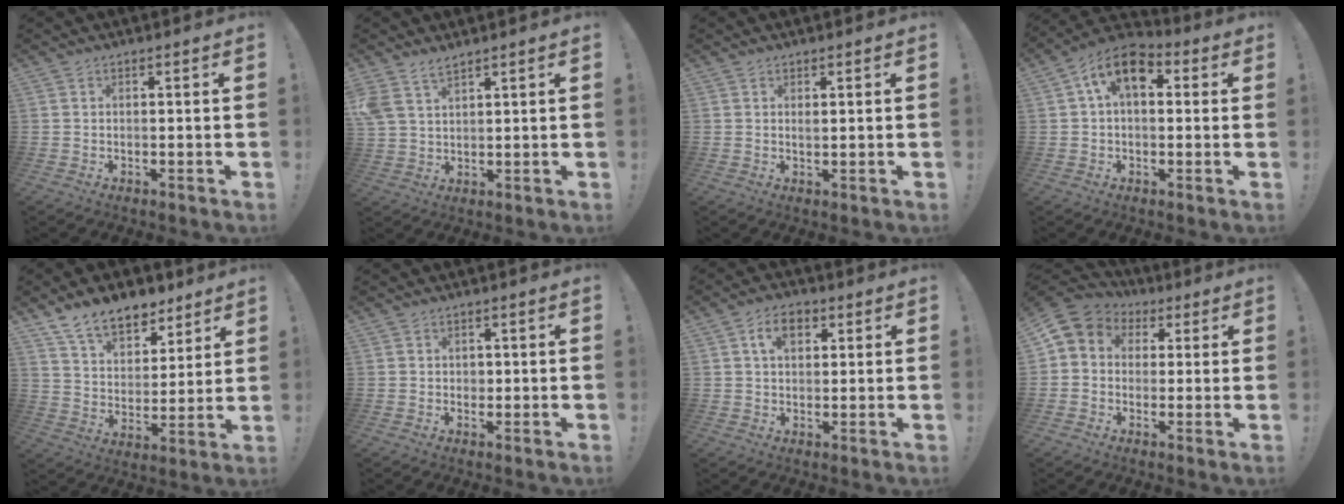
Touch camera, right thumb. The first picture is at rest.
{"total": 6.0, "force": [4.6, 2.5, 2.8], "torque": [-0.055, -0.019, 0.090]}
{"total": 0.9, "force": [0.6, 0.6, 0.3], "torque": [0.002, -0.003, 0.010]}
{"total": 10.7, "force": [3.5, 6.4, 7.8], "torque": [-0.134, 0.005, 0.068]}
{"total": 13.5, "force": [10.3, 7.2, 5.1], "torque": [-0.091, -0.066, 0.193]}
{"total": 1.3, "force": [0.1, 1.2, 0.3], "torque": [-0.002, 0.002, 0.000]}
{"total": 7.0, "force": [2.6, 4.4, 4.7], "torque": [-0.072, 0.005, 0.045]}
{"total": 5.8, "force": [0.4, 5.4, 2.0], "torque": [-0.030, 0.004, 0.013]}